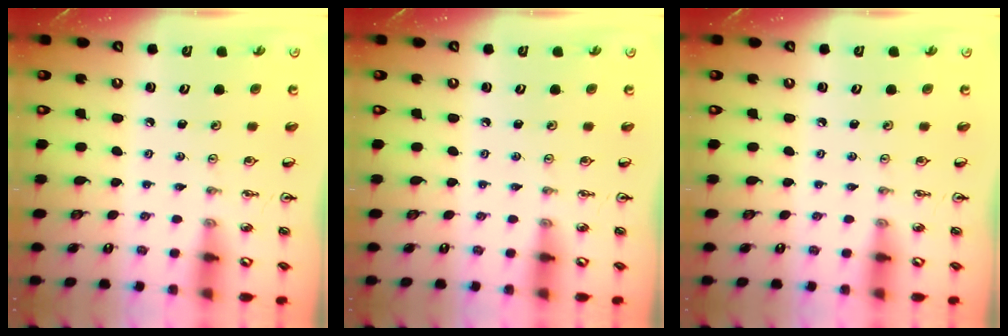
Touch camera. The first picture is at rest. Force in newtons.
{"total": 0.0}
{"total": 0.0}